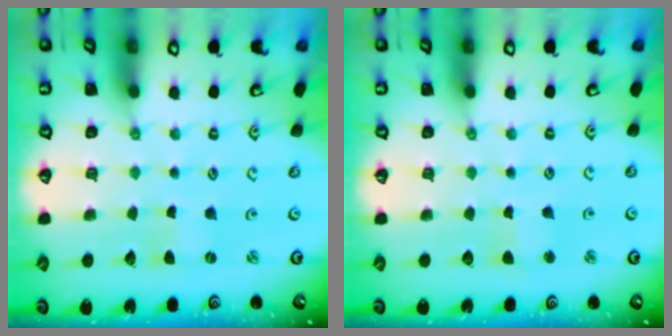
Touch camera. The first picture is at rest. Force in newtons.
{"total": 2.1, "press": 2.1, "slide": 0.5}